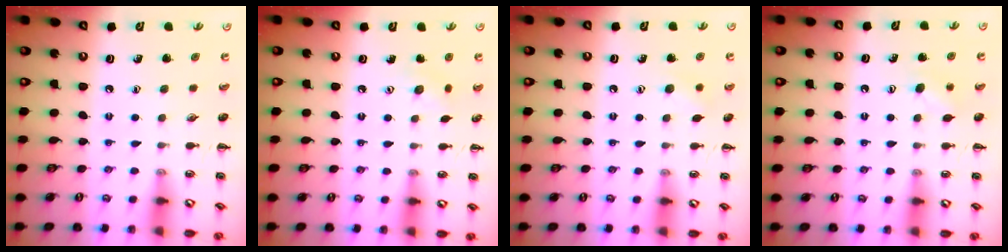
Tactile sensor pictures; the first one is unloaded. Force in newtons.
{"total": 3.8, "press": 3.7, "slide": 1.1}
{"total": 6.8, "press": 6.7, "slide": 1.2}
{"total": 5.7, "press": 5.6, "slide": 1.1}